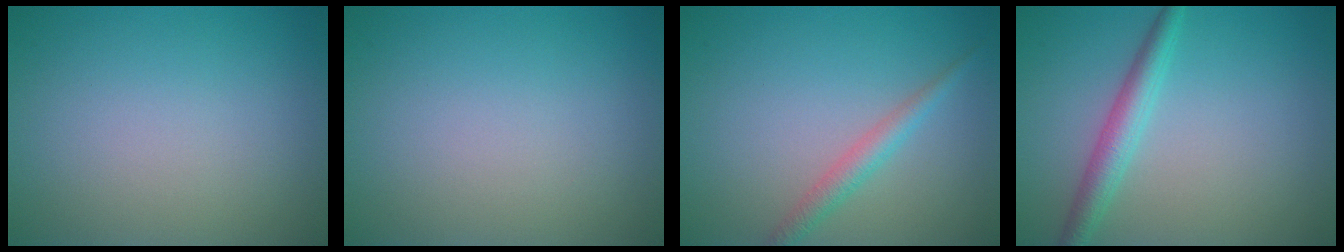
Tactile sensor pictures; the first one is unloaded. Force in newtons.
{"total": 0.0}
{"total": 2.0, "press": 2.0, "slide": 0.0}
{"total": 2.9, "press": 2.9, "slide": 0.1}